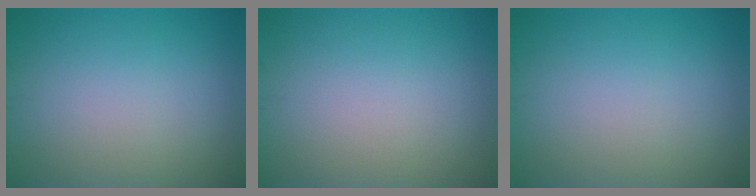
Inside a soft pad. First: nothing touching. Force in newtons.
{"total": 0.0}
{"total": 0.0}